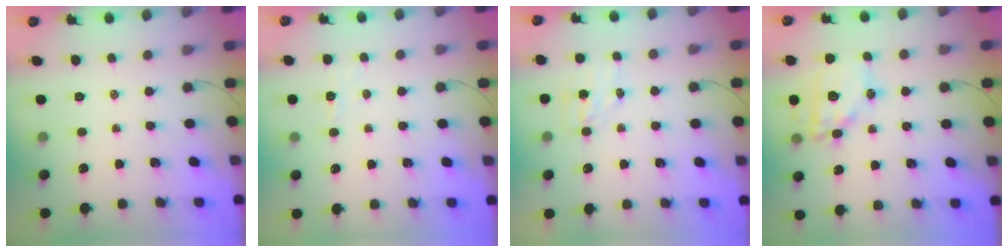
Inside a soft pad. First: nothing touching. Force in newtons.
{"total": 2.8, "press": 2.7, "slide": 0.9}
{"total": 5.1, "press": 5.0, "slide": 0.8}
{"total": 12.8, "press": 12.7, "slide": 1.9}